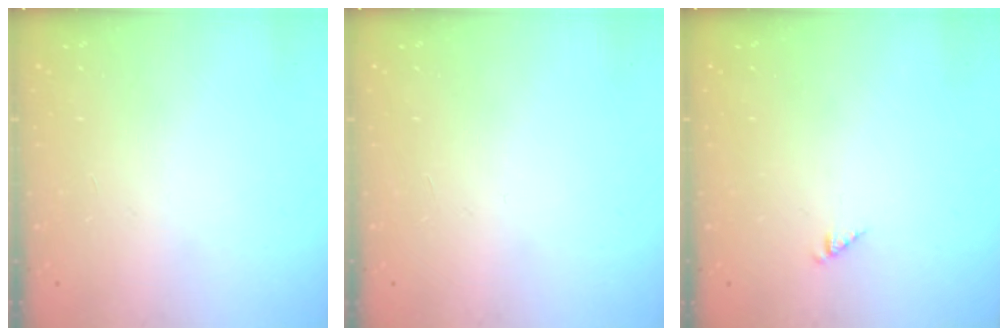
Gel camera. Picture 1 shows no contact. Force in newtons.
{"total": 0.0}
{"total": 0.8, "press": 0.8, "slide": 0.2}